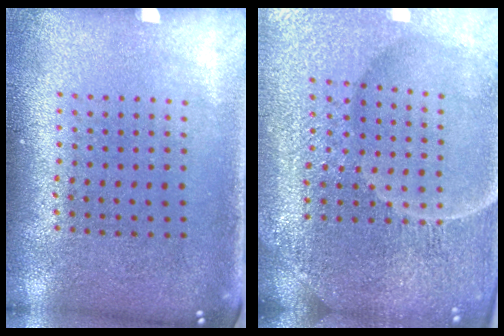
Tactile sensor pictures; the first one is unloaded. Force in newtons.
{"total": 5.9, "press": 5.4, "slide": 2.3}